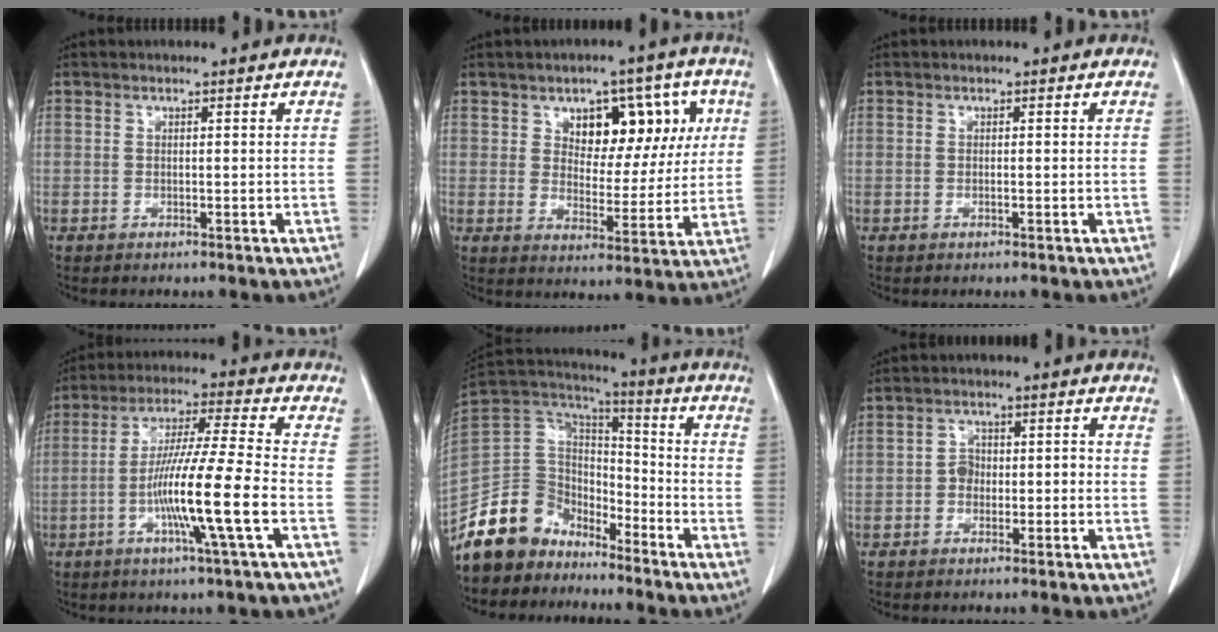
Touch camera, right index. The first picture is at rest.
{"total": 15.2, "force": [5.3, 9.3, 10.8], "torque": [-0.165, 0.033, 0.088]}
{"total": 0.6, "force": [-0.2, 0.2, 0.5], "torque": [-0.016, 0.001, -0.001]}
{"total": 13.7, "force": [-4.1, -0.9, 13.0], "torque": [-0.243, -0.008, -0.080]}
{"total": 15.0, "force": [-11.8, 8.4, 3.6], "torque": [-0.079, 0.053, -0.223]}
{"total": 3.7, "force": [-1.0, 2.7, 2.3], "torque": [-0.042, 0.024, -0.018]}